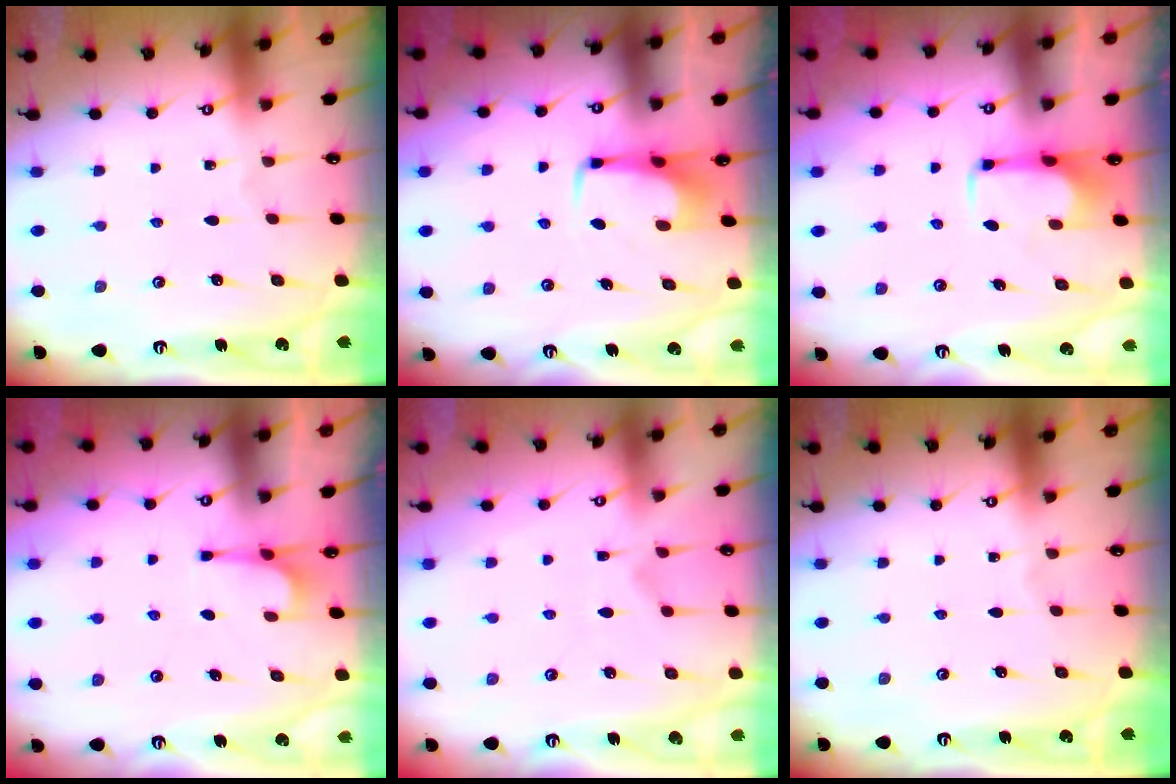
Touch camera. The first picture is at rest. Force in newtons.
{"total": 3.2, "press": 3.2, "slide": 0.4}
{"total": 2.0, "press": 2.0, "slide": 0.3}
{"total": 2.1, "press": 1.9, "slide": 0.8}
{"total": 1.5, "press": 1.1, "slide": 1.1}
{"total": 0.0}